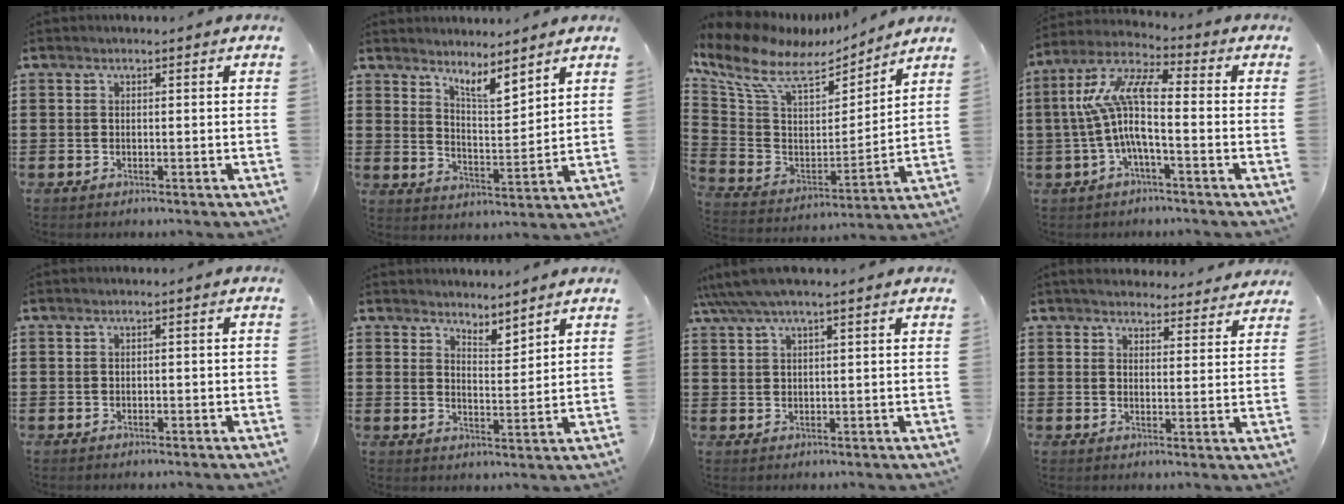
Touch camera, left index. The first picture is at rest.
{"total": 5.3, "force": [4.9, 0.4, 1.9], "torque": [-0.044, -0.027, 0.085]}
{"total": 10.6, "force": [7.5, 4.3, 6.0], "torque": [-0.149, -0.036, 0.130]}
{"total": 9.7, "force": [-0.7, 2.6, 9.3], "torque": [-0.219, -0.015, -0.027]}
{"total": 0.9, "force": [-0.8, 0.3, 0.2], "torque": [-0.009, -0.001, -0.016]}
{"total": 3.0, "force": [3.0, 0.2, -0.1], "torque": [-0.008, -0.010, 0.055]}
{"total": 3.2, "force": [2.0, 0.3, 2.5], "torque": [-0.051, 0.004, 0.037]}
{"total": 3.8, "force": [3.7, 0.6, 0.6], "torque": [-0.016, -0.016, 0.066]}